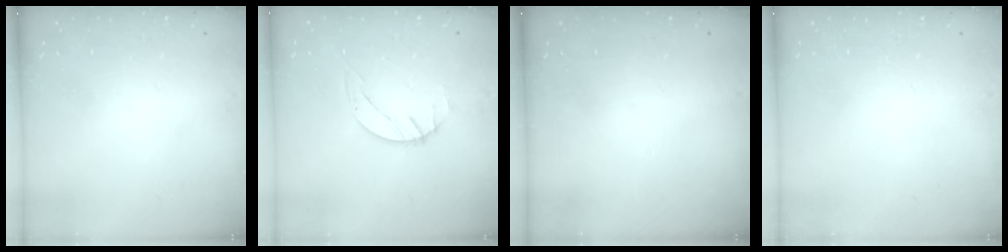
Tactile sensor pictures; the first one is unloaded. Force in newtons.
{"total": 1.4, "press": 1.4, "slide": 0.2}
{"total": 0.0}
{"total": 0.0}